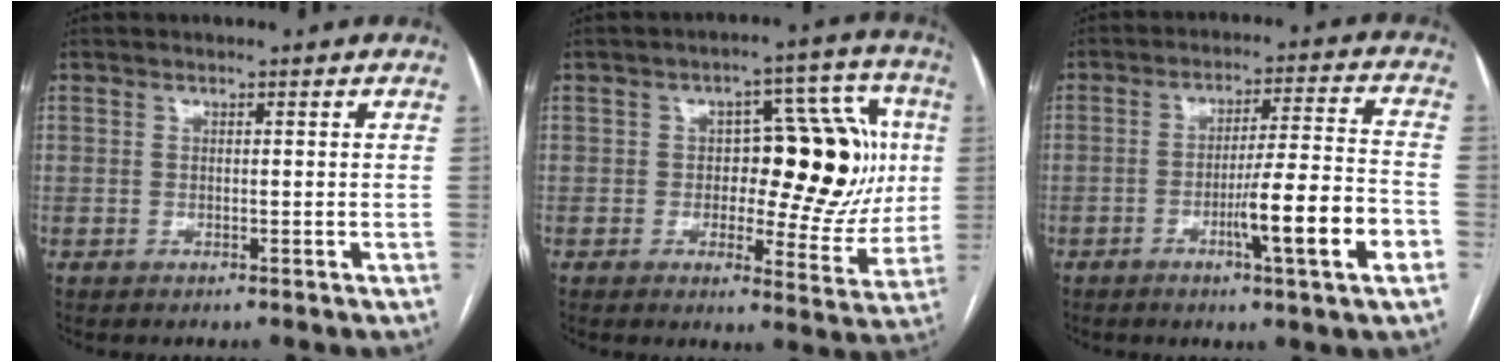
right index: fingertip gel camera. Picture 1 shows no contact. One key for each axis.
{"total": 15.9, "fx": 1.5, "fy": 7.2, "fz": 14.1, "tx": -0.160, "ty": 0.033, "tz": 0.028}
{"total": 11.7, "fx": -4.5, "fy": -0.3, "fz": 10.8, "tx": -0.170, "ty": -0.003, "tz": -0.067}